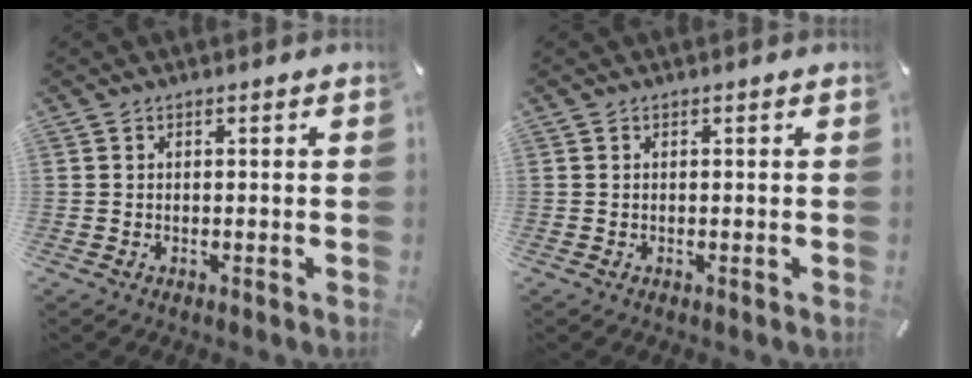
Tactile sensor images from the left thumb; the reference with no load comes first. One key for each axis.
{"total": 0.0}